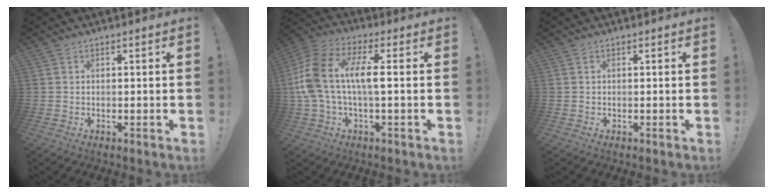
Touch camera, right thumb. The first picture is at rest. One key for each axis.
{"total": 13.5, "fx": 0.4, "fy": 5.6, "fz": 12.2, "tx": -0.258, "ty": 0.000, "tz": 0.002}
{"total": 0.0}